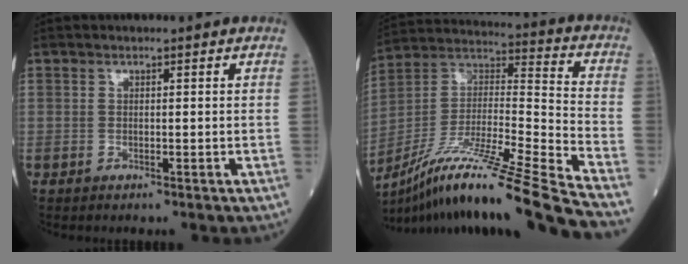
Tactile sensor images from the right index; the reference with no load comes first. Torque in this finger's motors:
{"motor_torque": [-0.40, -1.02, 0.14, 0.12]}